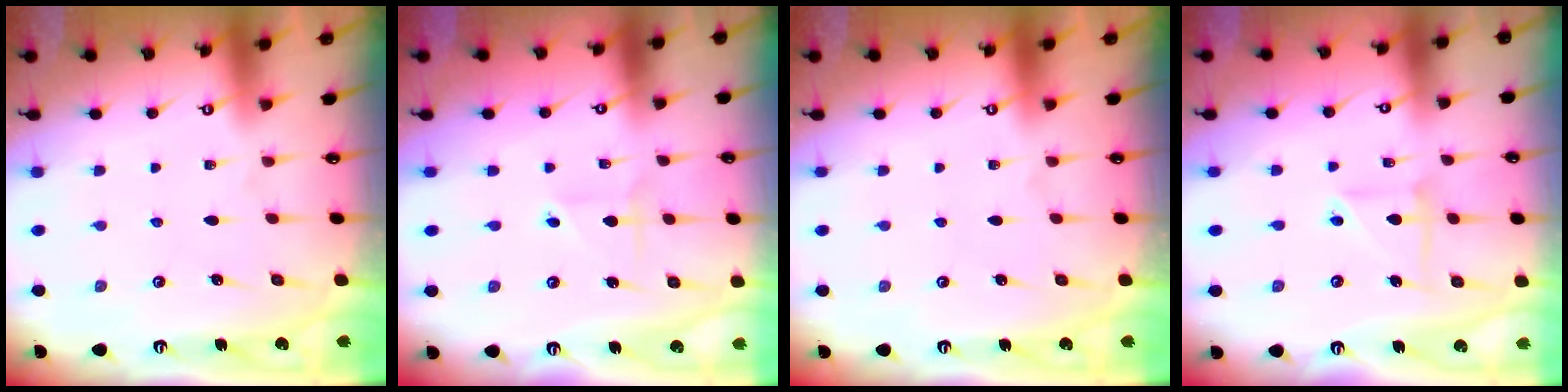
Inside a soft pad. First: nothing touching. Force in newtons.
{"total": 2.2, "press": 2.2, "slide": 0.2}
{"total": 0.0}
{"total": 5.9, "press": 5.9, "slide": 0.5}